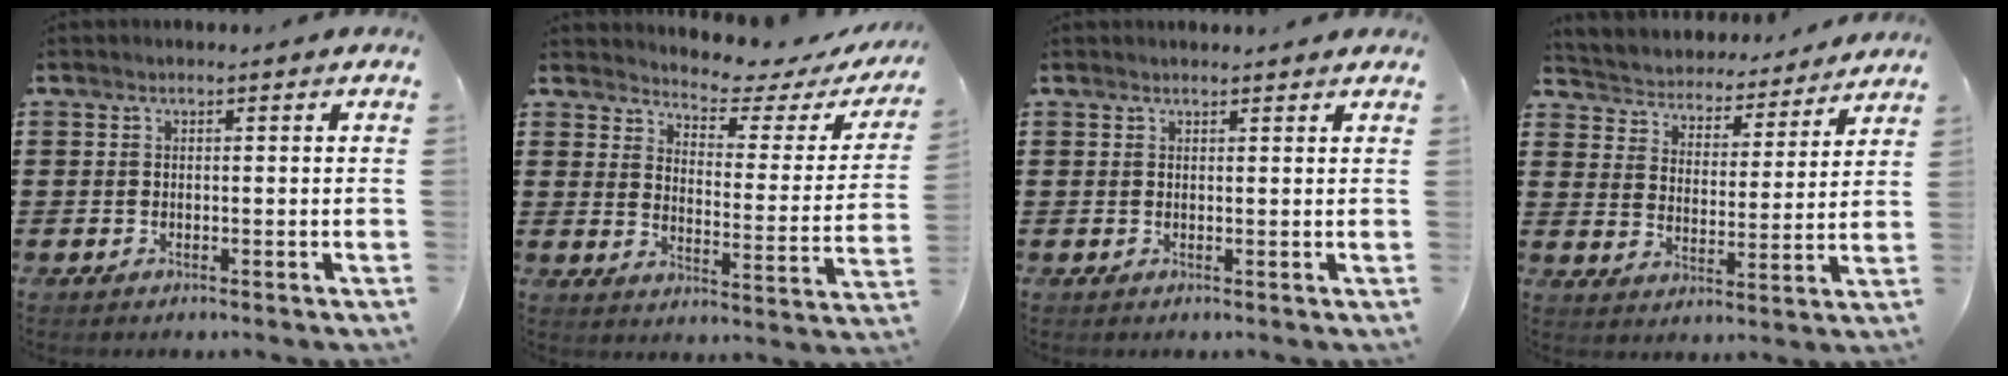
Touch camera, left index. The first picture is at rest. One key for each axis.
{"total": 3.4, "fx": 3.2, "fy": 0.6, "fz": 1.0, "tx": -0.036, "ty": -0.030, "tz": 0.045}
{"total": 1.1, "fx": 1.0, "fy": 0.0, "fz": 0.2, "tx": -0.006, "ty": -0.001, "tz": 0.020}
{"total": 3.7, "fx": 3.7, "fy": 0.3, "fz": -0.6, "tx": -0.015, "ty": -0.036, "tz": 0.054}